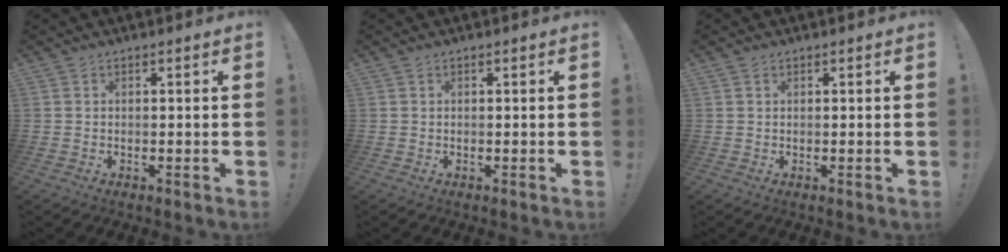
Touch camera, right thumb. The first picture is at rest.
{"total": 0.0}
{"total": 0.5, "force": [0.4, 0.3, -0.1], "torque": [0.008, -0.004, 0.007]}